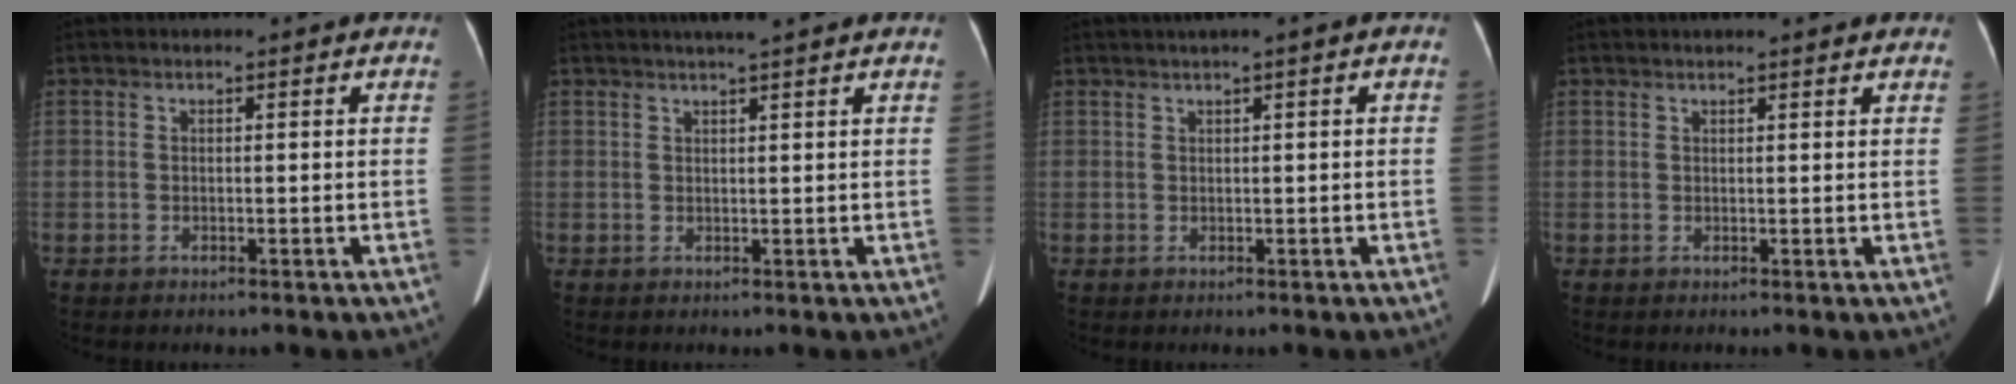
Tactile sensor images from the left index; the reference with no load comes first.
{"total": 4.5, "force": [3.7, -0.4, 2.5], "torque": [-0.037, 0.016, 0.050]}
{"total": 2.3, "force": [1.0, -0.1, 2.0], "torque": [-0.042, 0.015, 0.019]}
{"total": 7.0, "force": [6.2, 1.0, 3.2], "torque": [-0.042, 0.024, 0.068]}